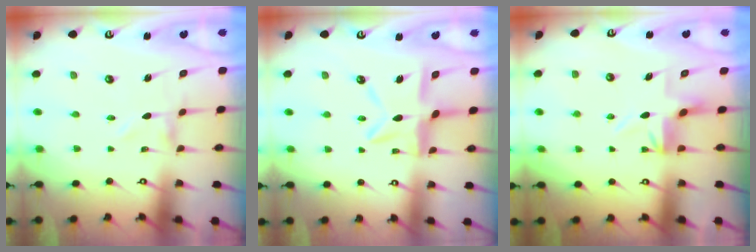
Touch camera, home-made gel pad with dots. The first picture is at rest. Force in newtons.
{"total": 10.7, "press": 10.7, "slide": 1.1}
{"total": 3.9, "press": 3.9, "slide": 0.5}